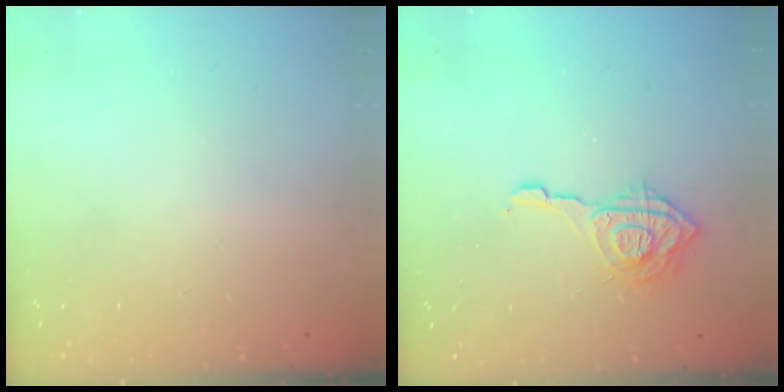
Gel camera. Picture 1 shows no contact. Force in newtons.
{"total": 12.4, "press": 12.4, "slide": 1.3}